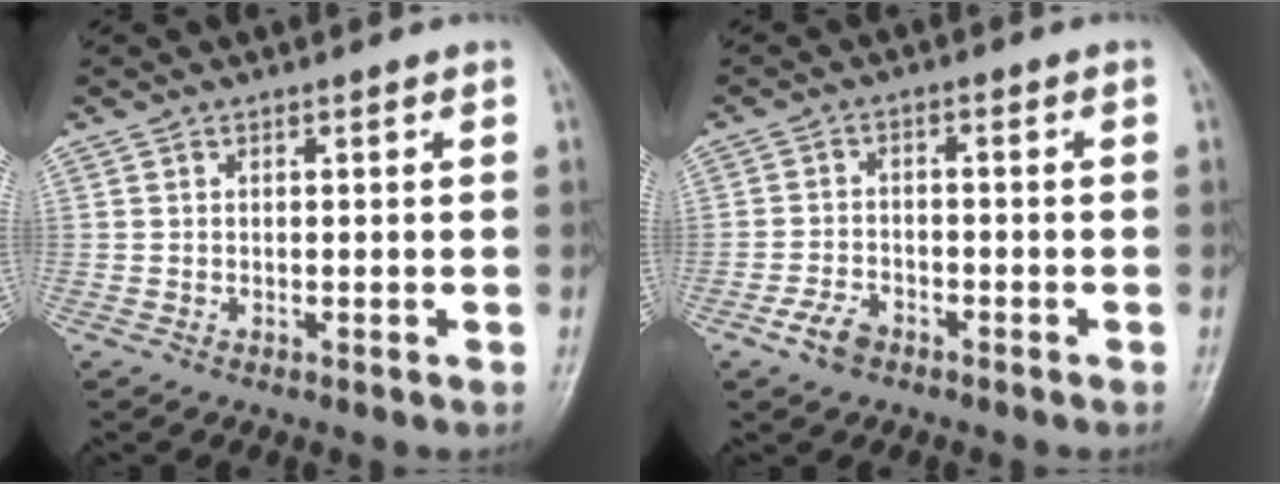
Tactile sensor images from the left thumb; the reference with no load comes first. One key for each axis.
{"total": 4.2, "fx": -2.7, "fy": 2.5, "fz": 2.1, "tx": -0.038, "ty": 0.014, "tz": -0.050}